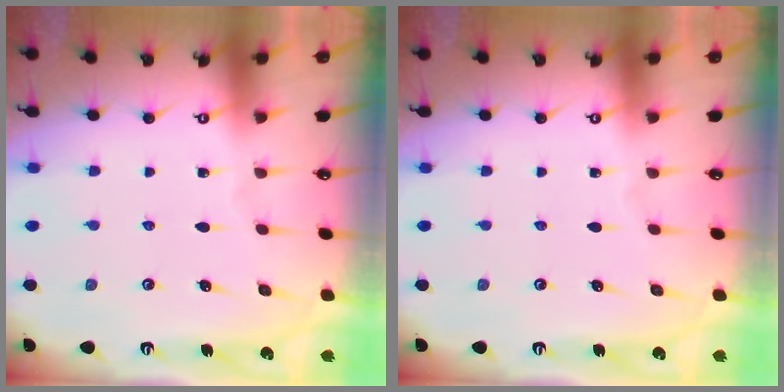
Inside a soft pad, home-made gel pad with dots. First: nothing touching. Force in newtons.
{"total": 0.0}